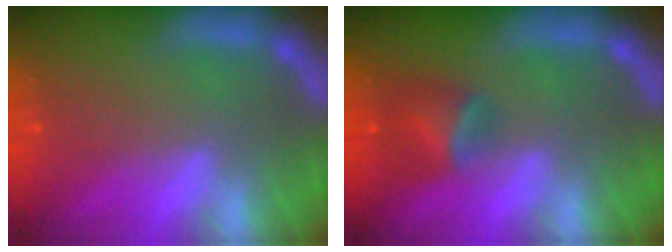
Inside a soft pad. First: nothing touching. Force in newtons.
{"total": 3.4}